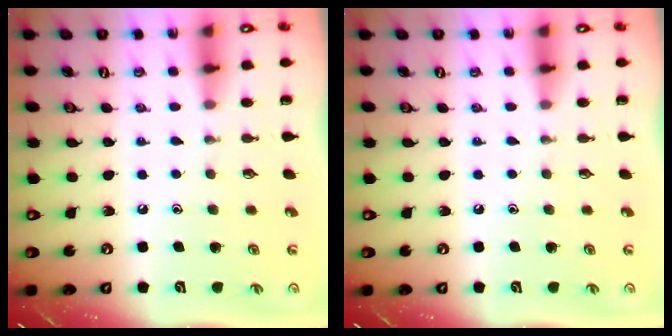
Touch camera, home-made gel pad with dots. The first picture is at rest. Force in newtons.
{"total": 0.0}